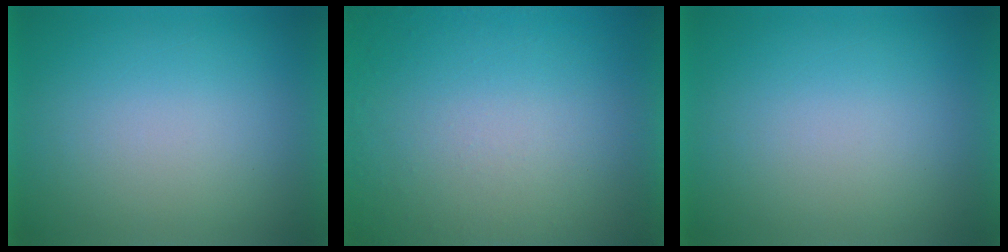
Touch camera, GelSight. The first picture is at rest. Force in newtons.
{"total": 5.6}
{"total": 0.0}